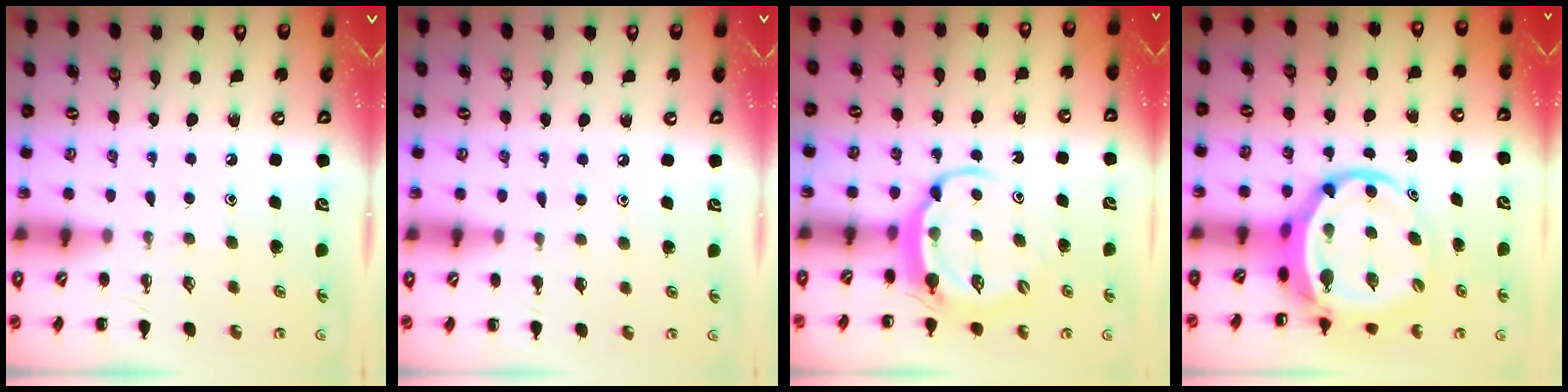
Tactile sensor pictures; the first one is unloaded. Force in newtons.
{"total": 2.9, "press": 2.6, "slide": 1.2}
{"total": 6.3, "press": 6.2, "slide": 1.1}
{"total": 7.9, "press": 7.5, "slide": 2.5}